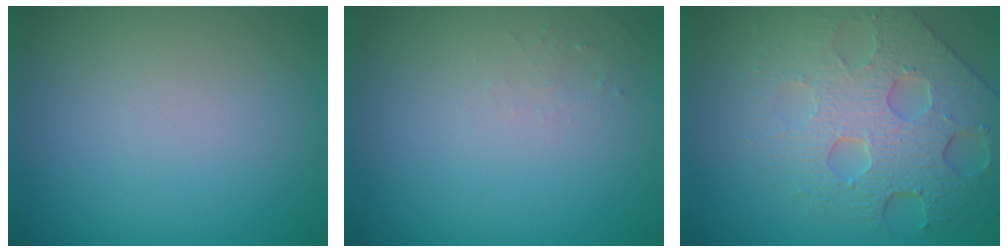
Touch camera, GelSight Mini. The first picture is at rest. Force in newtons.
{"total": 0.8, "press": 0.8, "slide": 0.3}
{"total": 8.1, "press": 5.5, "slide": 6.0}